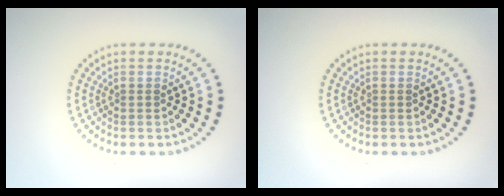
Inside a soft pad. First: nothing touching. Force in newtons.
{"total": 0.0}